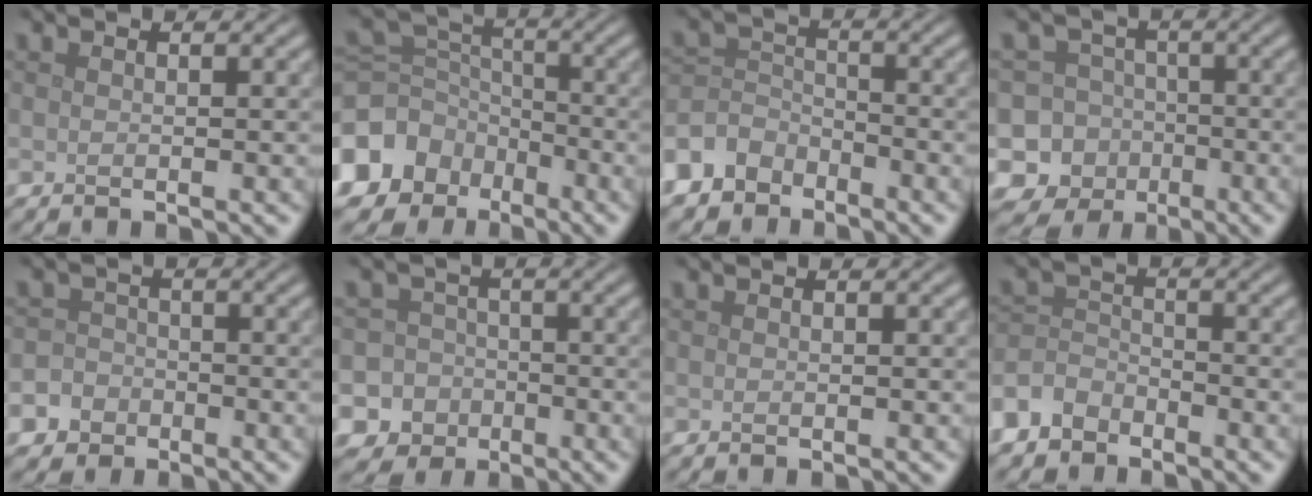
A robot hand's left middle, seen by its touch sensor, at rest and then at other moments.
{"total": 11.1, "force": [-6.3, 8.6, 3.1], "torque": [-0.104, -0.025, -0.111]}
{"total": 4.5, "force": [-3.6, 2.7, 0.7], "torque": [-0.013, 0.000, -0.081]}
{"total": 14.4, "force": [-6.6, 12.7, 1.8], "torque": [-0.060, -0.032, -0.120]}
{"total": 4.5, "force": [-2.7, 3.6, 0.5], "torque": [0.008, -0.008, -0.056]}
{"total": 9.5, "force": [-4.9, 8.1, 1.0], "torque": [-0.012, -0.028, -0.101]}
{"total": 0.0}
{"total": 3.5, "force": [-2.8, 2.0, 0.6], "torque": [-0.009, 0.004, -0.067]}